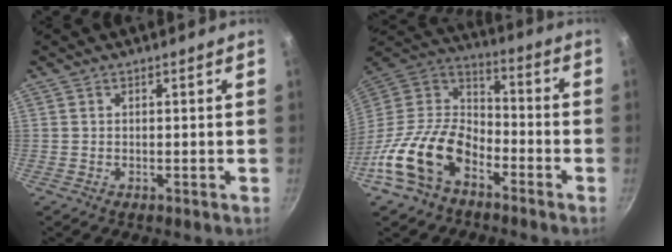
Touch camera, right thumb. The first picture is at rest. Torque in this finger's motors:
{"motor_torque": [1.52, 1.66, 1.28, -1.49, 0.38]}